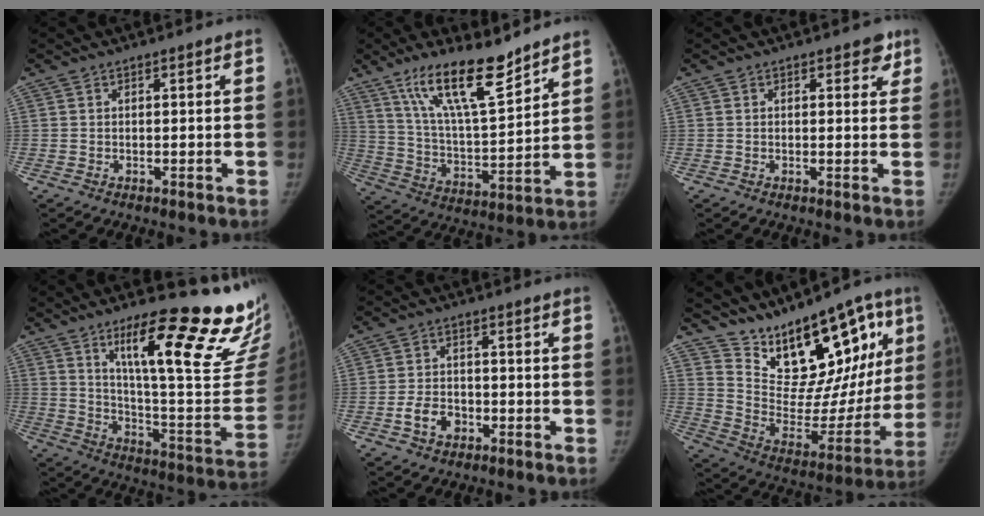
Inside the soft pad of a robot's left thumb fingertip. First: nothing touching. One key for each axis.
{"total": 16.4, "fx": 11.7, "fy": 4.0, "fz": 10.8, "tx": -0.167, "ty": -0.071, "tz": 0.218}
{"total": 2.6, "fx": 1.6, "fy": 1.6, "fz": 1.3, "tx": 0.010, "ty": -0.004, "tz": 0.015}
{"total": 28.8, "fx": 20.0, "fy": 5.2, "fz": 20.0, "tx": -0.236, "ty": -0.124, "tz": 0.287}
{"total": 4.9, "fx": -2.1, "fy": 3.5, "fz": 2.7, "tx": -0.041, "ty": 0.019, "tz": -0.035}
{"total": 22.3, "fx": 14.1, "fy": 10.3, "fz": 13.9, "tx": -0.134, "ty": -0.066, "tz": 0.233}